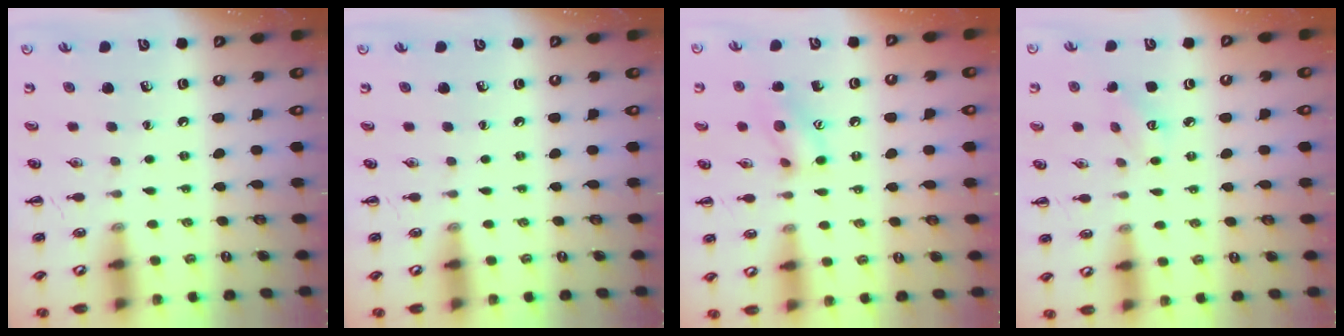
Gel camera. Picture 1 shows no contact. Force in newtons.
{"total": 0.0}
{"total": 10.6, "press": 10.5, "slide": 1.0}
{"total": 3.3, "press": 3.2, "slide": 0.9}